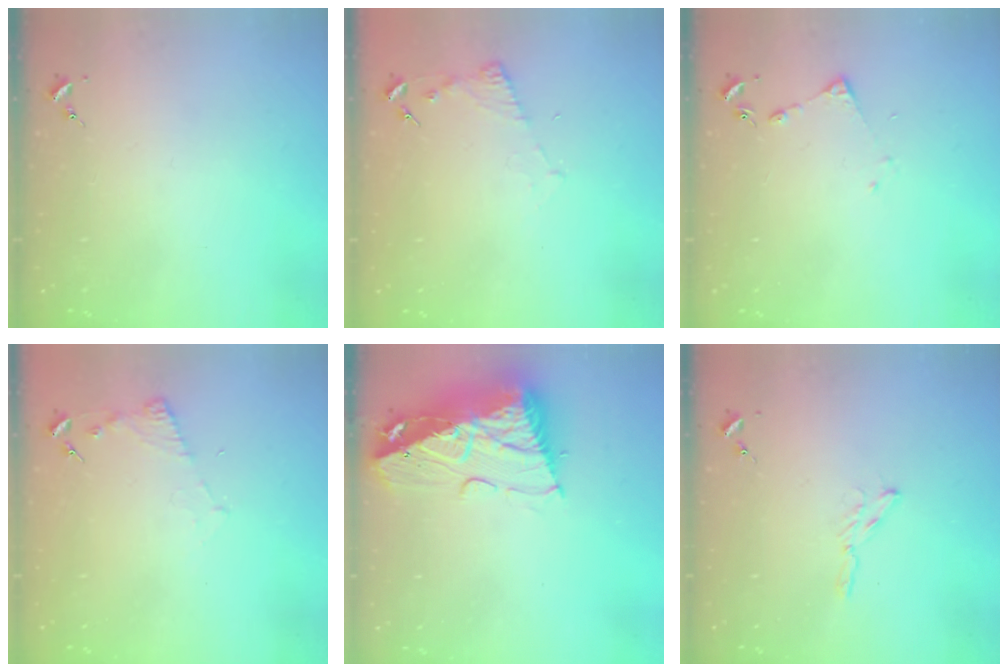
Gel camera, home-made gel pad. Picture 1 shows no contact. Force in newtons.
{"total": 4.6, "press": 4.6, "slide": 0.5}
{"total": 4.1, "press": 4.1, "slide": 0.5}
{"total": 4.6, "press": 4.6, "slide": 0.5}
{"total": 16.3, "press": 16.1, "slide": 2.0}
{"total": 2.9, "press": 2.9, "slide": 0.3}